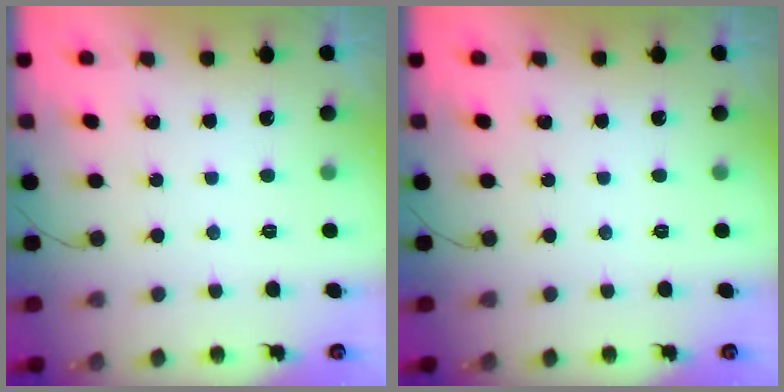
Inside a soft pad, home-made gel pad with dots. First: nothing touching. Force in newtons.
{"total": 0.0}